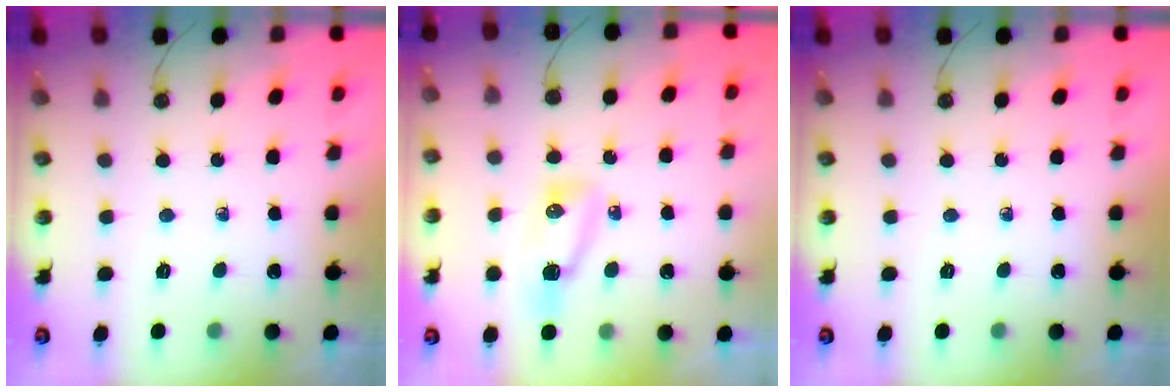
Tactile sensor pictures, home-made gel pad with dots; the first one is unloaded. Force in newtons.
{"total": 7.8, "press": 7.7, "slide": 1.1}
{"total": 0.0}